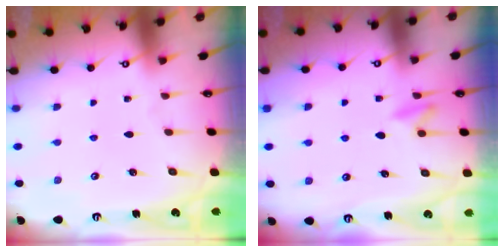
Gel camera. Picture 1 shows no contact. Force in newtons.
{"total": 4.9, "press": 4.8, "slide": 0.6}